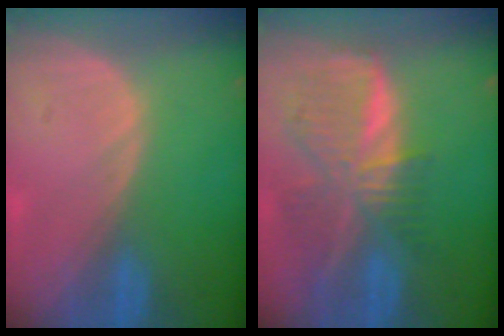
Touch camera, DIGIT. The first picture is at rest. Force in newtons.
{"total": 9.1, "press": 8.0, "slide": 4.5}